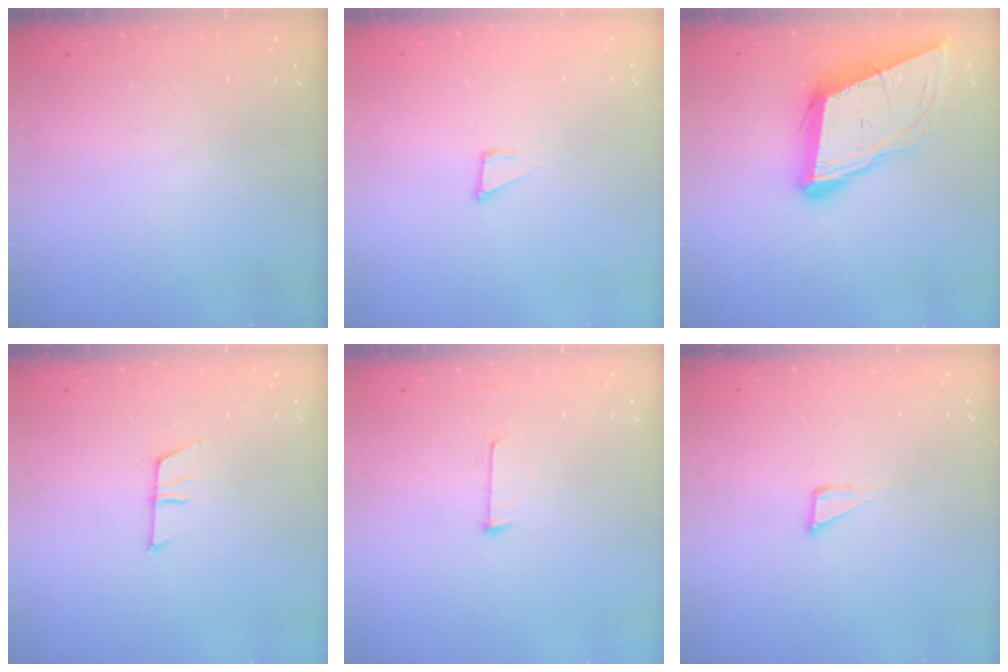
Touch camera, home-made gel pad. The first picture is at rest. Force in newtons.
{"total": 2.1, "press": 2.1, "slide": 0.1}
{"total": 12.0, "press": 11.5, "slide": 3.7}
{"total": 7.8, "press": 7.8, "slide": 0.4}
{"total": 5.9, "press": 5.9, "slide": 0.4}
{"total": 2.7, "press": 2.7, "slide": 0.2}